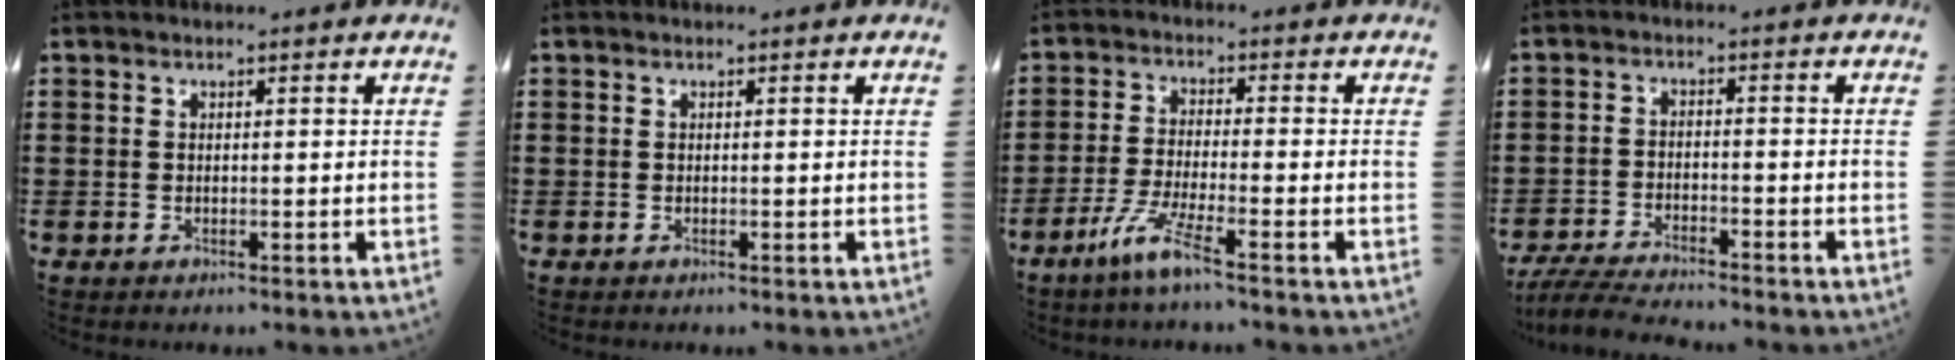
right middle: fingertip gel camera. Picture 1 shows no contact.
{"total": 0.0}
{"total": 5.8, "force": [-3.9, 0.3, 4.3], "torque": [-0.088, -0.008, -0.074]}
{"total": 5.0, "force": [-4.8, 0.5, 1.4], "torque": [-0.042, -0.005, -0.100]}